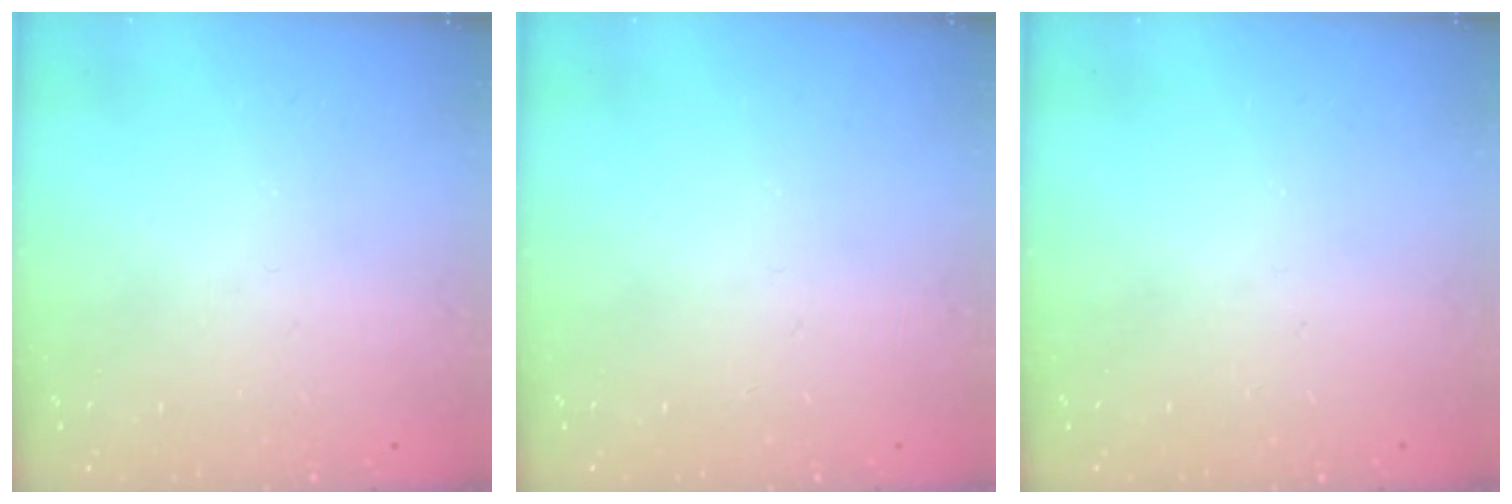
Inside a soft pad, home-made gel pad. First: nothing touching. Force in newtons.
{"total": 0.0}
{"total": 0.0}